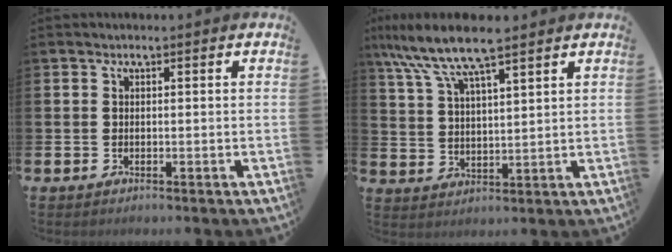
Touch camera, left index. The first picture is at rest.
{"total": 8.6, "force": [7.2, 1.1, 4.6], "torque": [-0.113, -0.021, 0.130]}